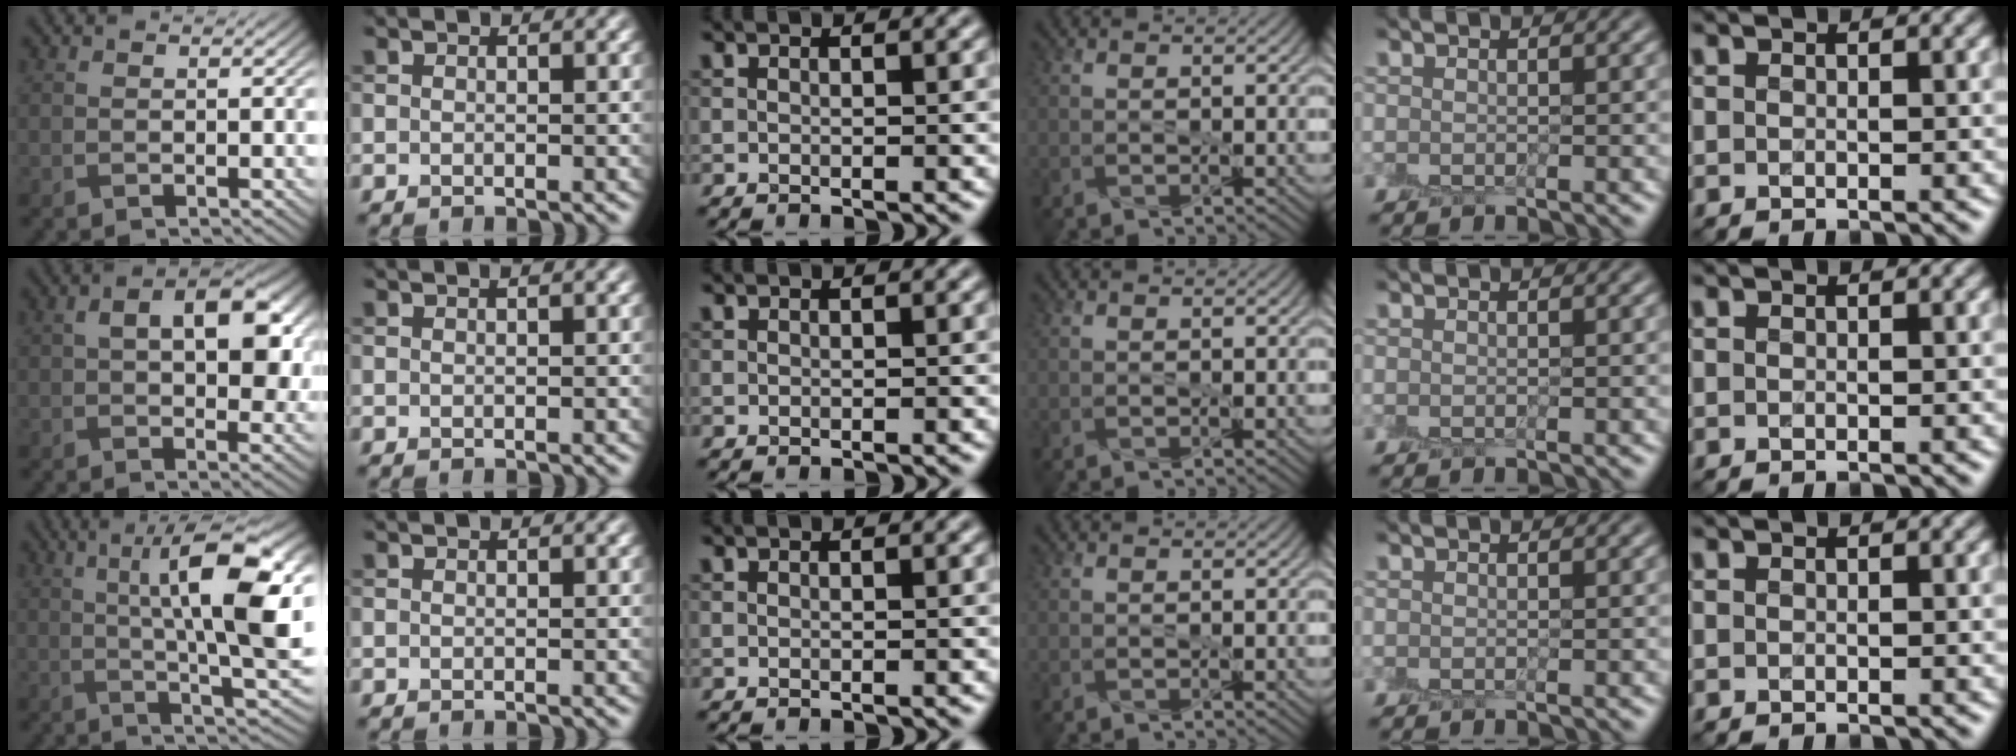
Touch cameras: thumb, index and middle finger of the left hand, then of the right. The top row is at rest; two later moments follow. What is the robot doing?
{"motion": "peel", "object": "sticky note"}